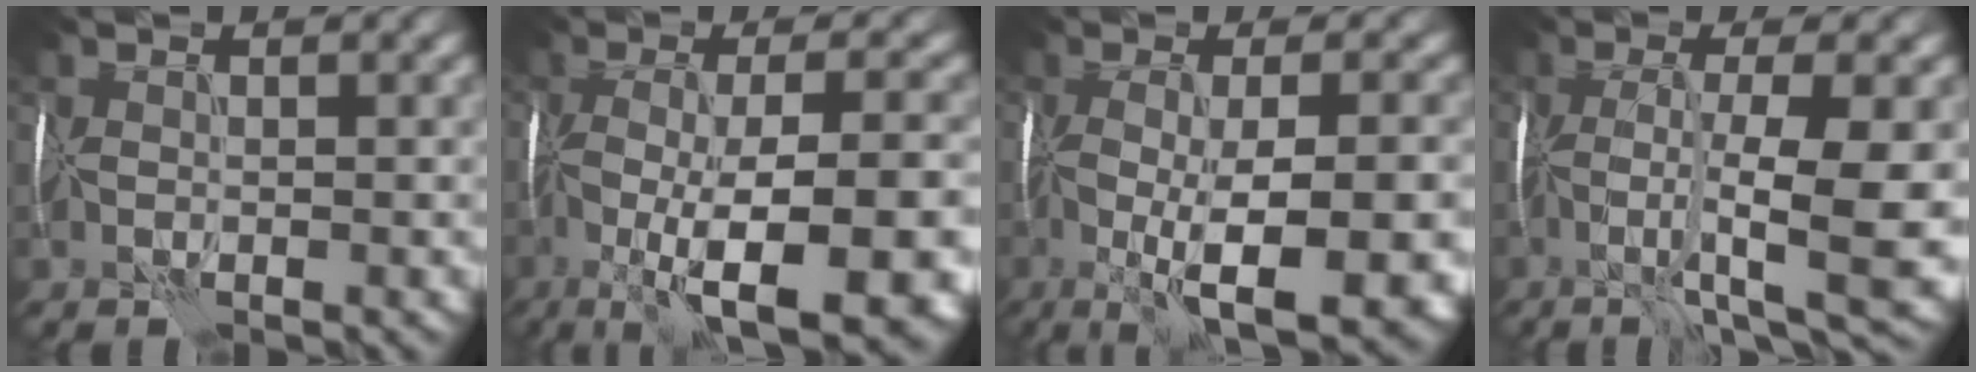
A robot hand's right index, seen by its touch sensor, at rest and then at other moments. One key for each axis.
{"total": 13.6, "fx": -5.6, "fy": 3.7, "fz": 11.8, "tx": -0.190, "ty": -0.013, "tz": -0.086}
{"total": 11.9, "fx": -4.1, "fy": 3.5, "fz": 10.5, "tx": -0.169, "ty": -0.020, "tz": -0.053}
{"total": 10.4, "fx": -2.7, "fy": 2.0, "fz": 9.9, "tx": -0.150, "ty": -0.004, "tz": -0.036}